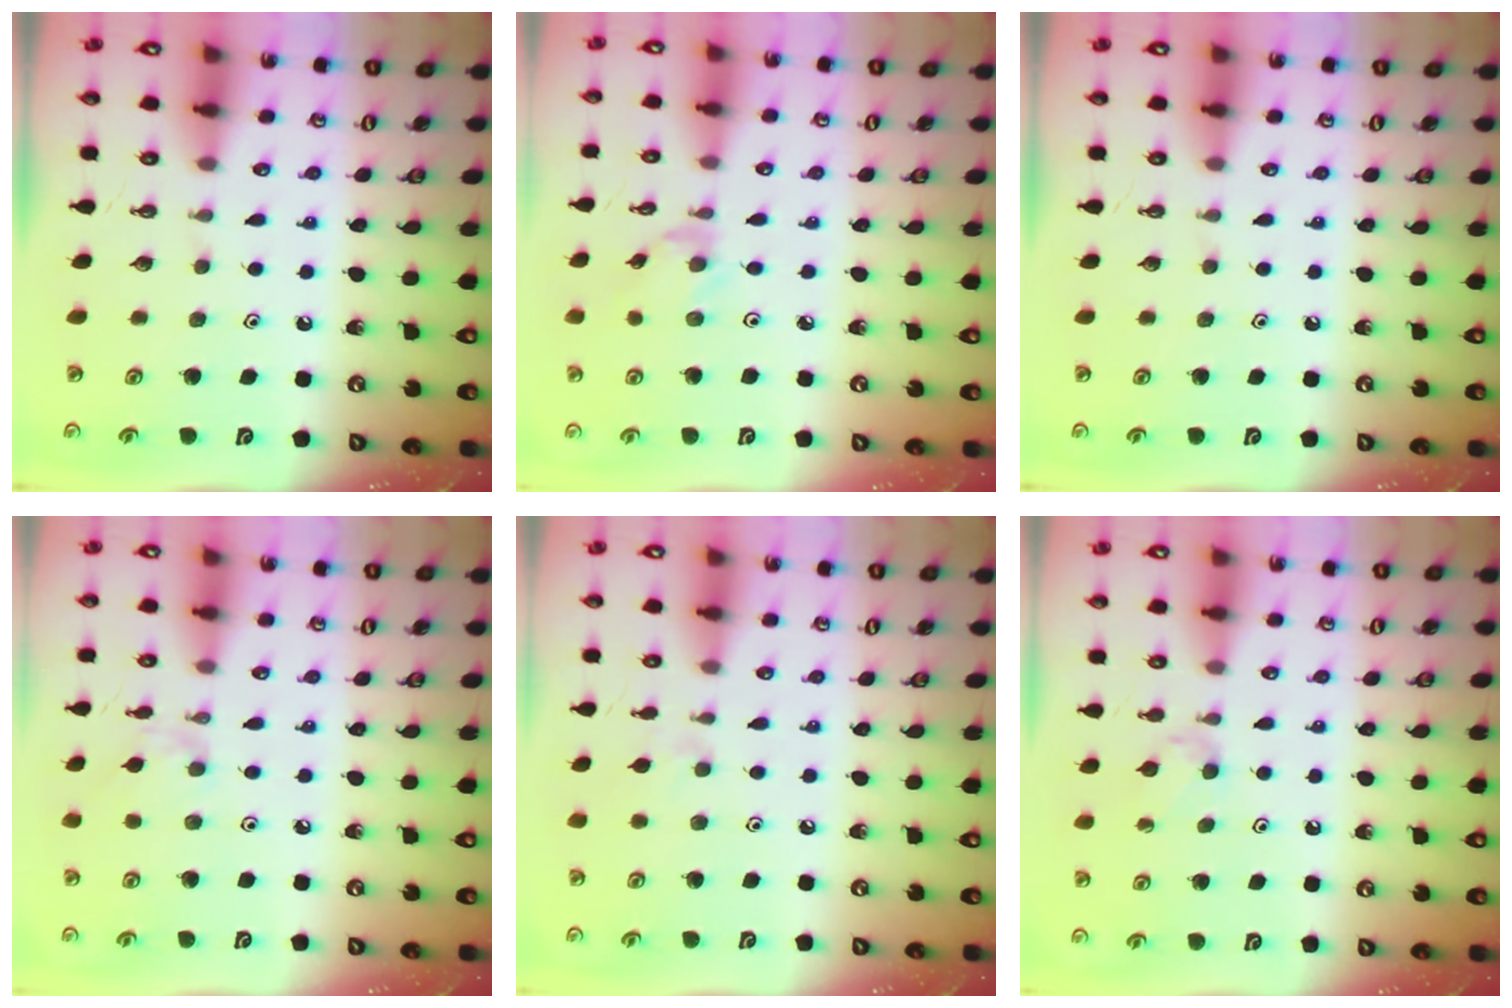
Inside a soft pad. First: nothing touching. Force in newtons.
{"total": 3.0, "press": 2.9, "slide": 0.4}
{"total": 0.0}
{"total": 1.7, "press": 1.7, "slide": 0.4}
{"total": 3.7, "press": 3.7, "slide": 0.6}
{"total": 4.5, "press": 4.5, "slide": 0.6}